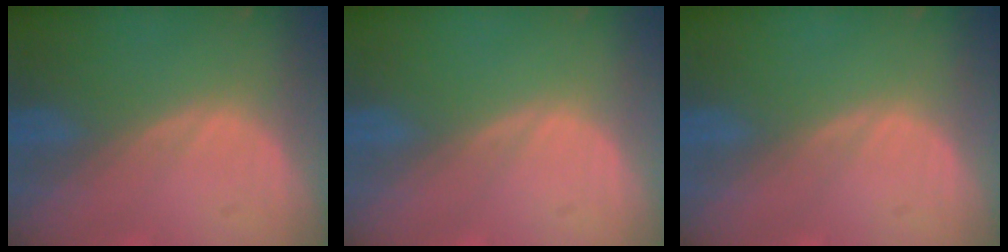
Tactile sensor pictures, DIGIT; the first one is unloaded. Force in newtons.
{"total": 0.0}
{"total": 0.0}